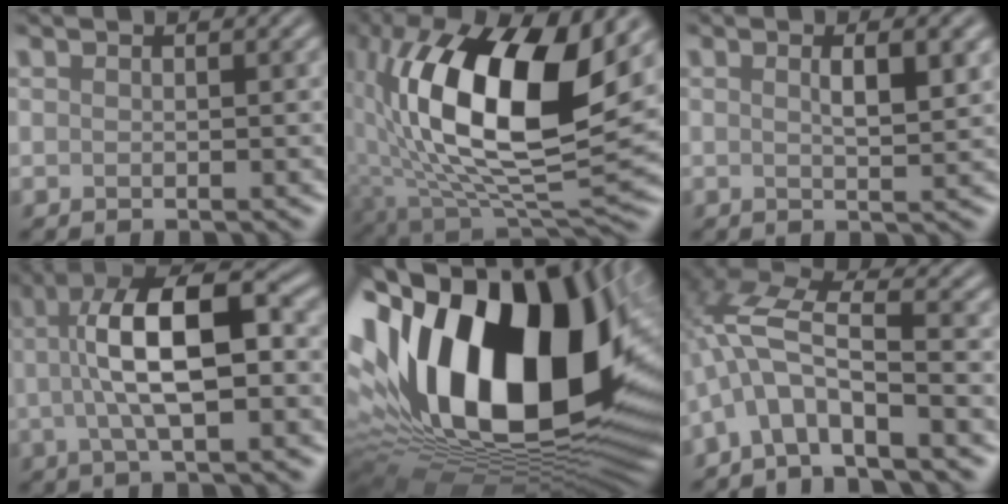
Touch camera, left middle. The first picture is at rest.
{"total": 15.4, "force": [3.4, 6.8, 13.5], "torque": [-0.250, 0.006, 0.067]}
{"total": 2.9, "force": [0.7, 0.5, 2.7], "torque": [-0.038, 0.010, 0.020]}
{"total": 9.4, "force": [0.8, 3.1, 8.9], "torque": [-0.148, 0.026, 0.019]}
{"total": 20.7, "force": [4.9, 12.1, 16.0], "torque": [-0.310, 0.008, 0.098]}
{"total": 7.2, "force": [-2.5, 2.5, 6.2], "torque": [-0.138, 0.031, -0.047]}